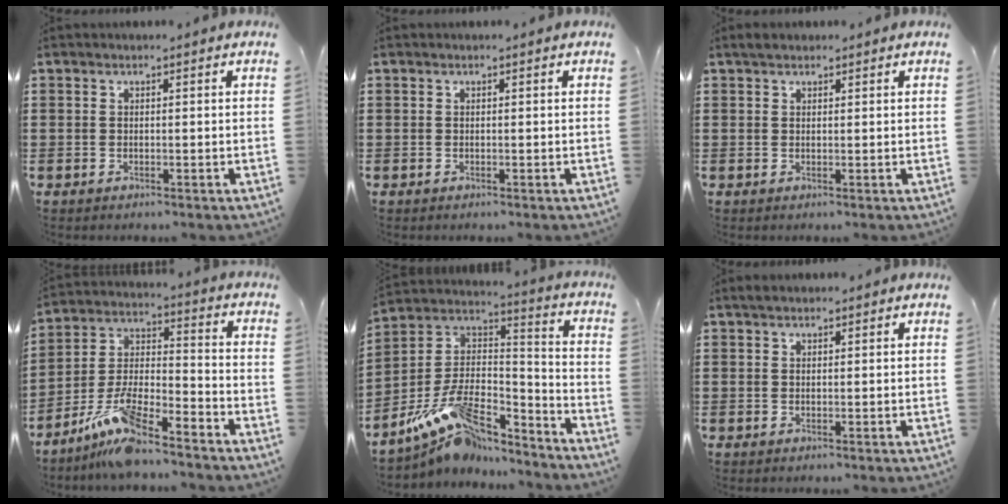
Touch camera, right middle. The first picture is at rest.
{"total": 0.0}
{"total": 1.2, "force": [1.0, 0.6, 0.3], "torque": [0.000, 0.002, 0.018]}
{"total": 9.5, "force": [-8.1, 0.8, 4.9], "torque": [-0.117, -0.005, -0.166]}
{"total": 12.0, "force": [-8.7, 4.4, 6.9], "torque": [-0.142, 0.016, -0.169]}
{"total": 1.0, "force": [0.8, 0.5, 0.2], "torque": [-0.007, 0.004, 0.016]}